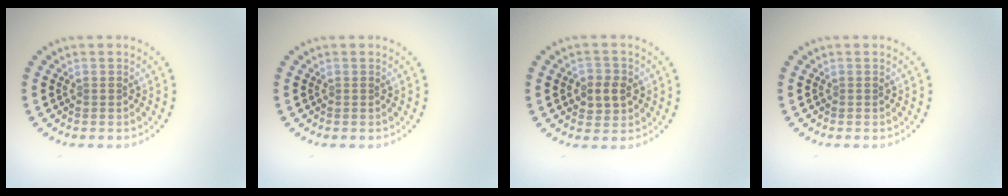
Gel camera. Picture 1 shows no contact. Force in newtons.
{"total": 0.0}
{"total": 2.7, "press": 2.6, "slide": 0.5}
{"total": 0.0}